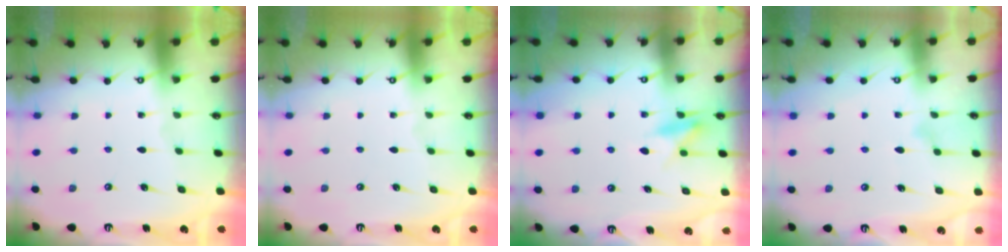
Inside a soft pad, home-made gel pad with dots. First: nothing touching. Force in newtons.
{"total": 0.0}
{"total": 6.9, "press": 6.8, "slide": 0.9}
{"total": 8.0, "press": 8.0, "slide": 0.5}